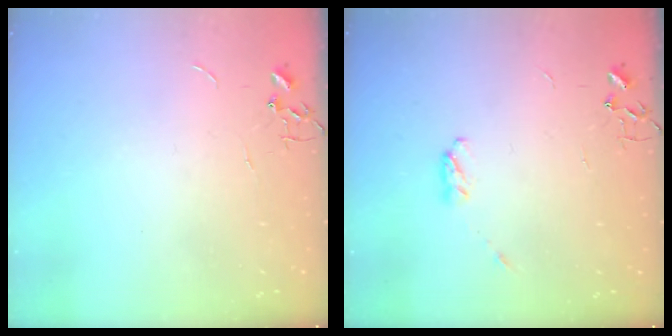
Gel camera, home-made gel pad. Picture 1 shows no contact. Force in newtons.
{"total": 4.0, "press": 3.9, "slide": 0.6}